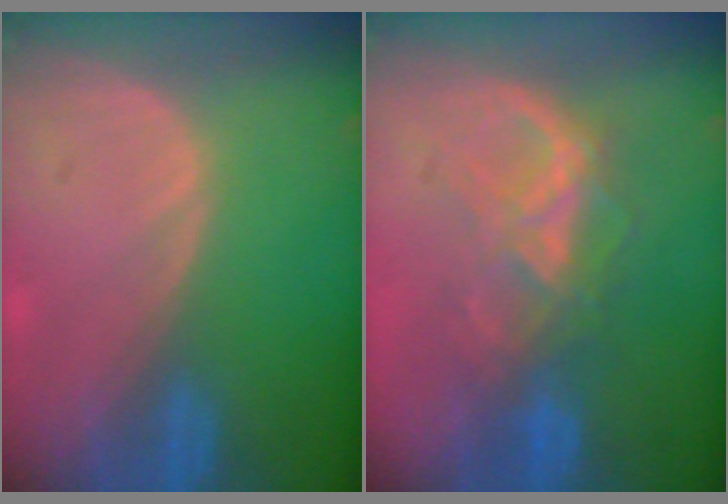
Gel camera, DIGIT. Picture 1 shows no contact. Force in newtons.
{"total": 6.4, "press": 6.4, "slide": 0.8}